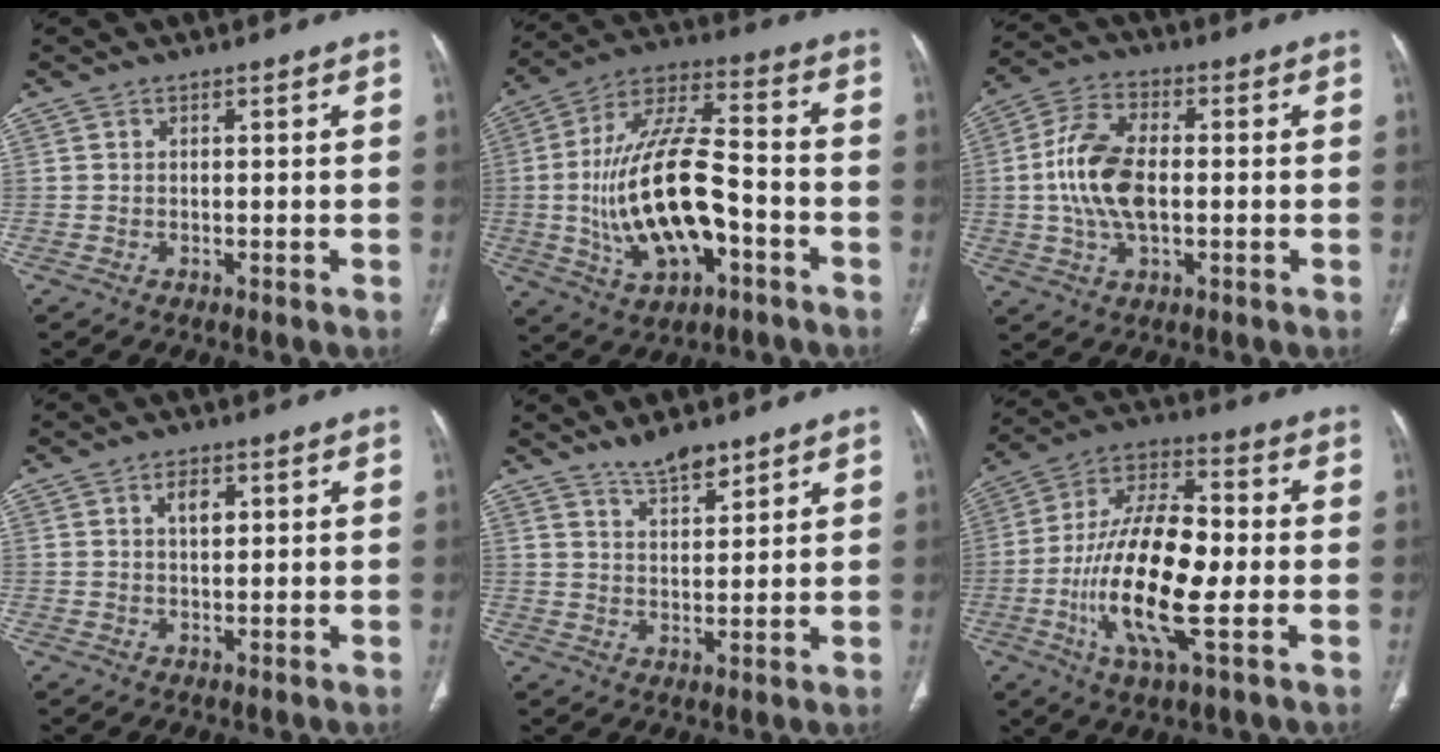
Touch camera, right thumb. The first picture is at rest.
{"total": 20.9, "force": [-4.5, 9.6, 18.0], "torque": [-0.337, 0.039, -0.072]}
{"total": 12.1, "force": [-0.3, 6.6, 10.2], "torque": [-0.206, 0.015, -0.009]}
{"total": 2.8, "force": [1.0, 1.5, 2.1], "torque": [-0.029, -0.003, 0.017]}
{"total": 5.7, "force": [4.7, 1.6, 2.7], "torque": [-0.031, -0.031, 0.086]}
{"total": 19.6, "force": [-3.5, 6.7, 18.1], "torque": [-0.348, 0.014, -0.068]}